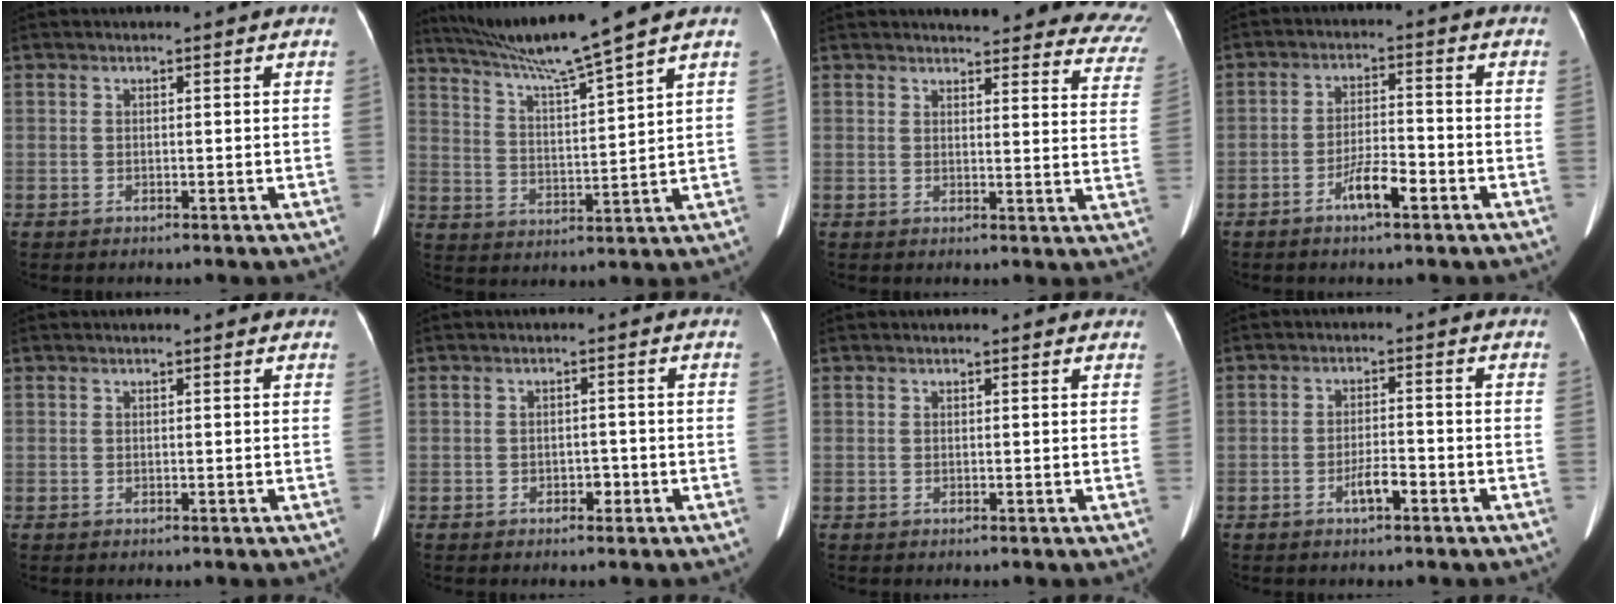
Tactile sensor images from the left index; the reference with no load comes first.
{"total": 11.2, "force": [9.4, -2.6, 5.5], "torque": [-0.100, -0.004, 0.171]}
{"total": 20.4, "force": [19.1, 4.4, 5.8], "torque": [-0.041, -0.073, 0.185]}
{"total": 5.1, "force": [-3.1, 0.9, 3.9], "torque": [-0.078, -0.001, -0.055]}
{"total": 2.4, "force": [2.1, 0.6, 1.0], "torque": [-0.011, 0.017, 0.017]}
{"total": 1.6, "force": [-1.0, 1.0, 0.8], "torque": [-0.011, 0.001, -0.012]}
{"total": 3.7, "force": [3.3, 1.0, 1.5], "torque": [-0.015, 0.019, 0.027]}
{"total": 3.1, "force": [-1.9, 0.6, 2.4], "torque": [-0.045, -0.002, -0.032]}